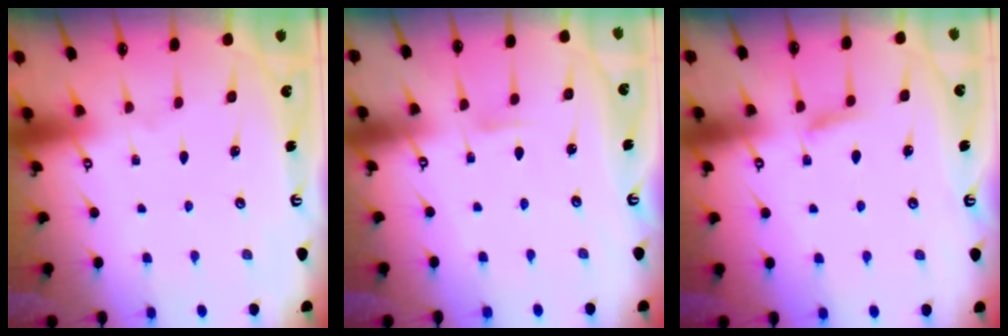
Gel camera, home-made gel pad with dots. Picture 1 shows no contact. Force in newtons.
{"total": 3.2, "press": 3.2, "slide": 0.4}
{"total": 6.6, "press": 6.6, "slide": 0.8}